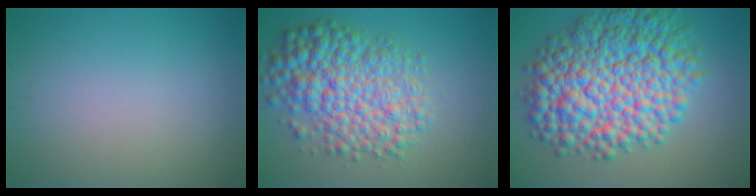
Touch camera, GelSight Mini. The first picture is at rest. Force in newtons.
{"total": 8.1, "press": 8.1, "slide": 0.2}
{"total": 12.8, "press": 12.8, "slide": 0.2}